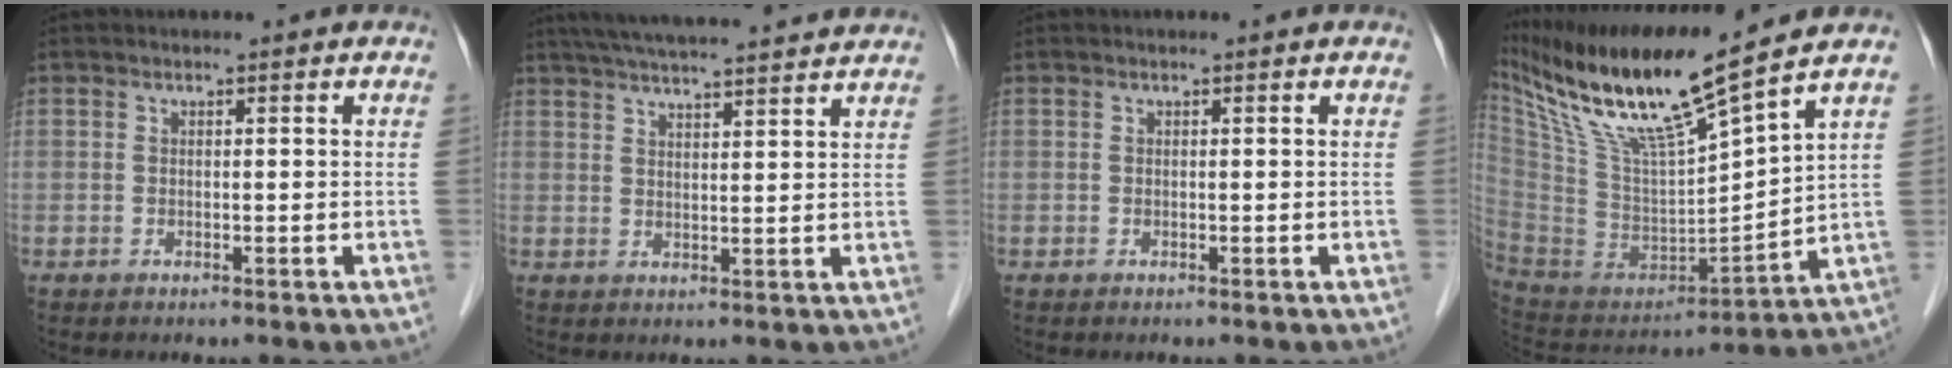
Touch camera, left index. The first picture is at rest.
{"total": 16.3, "force": [14.7, 0.8, 7.0], "torque": [-0.120, 0.041, 0.205]}
{"total": 0.0}
{"total": 18.1, "force": [13.3, 0.4, 12.2], "torque": [-0.232, -0.005, 0.258]}